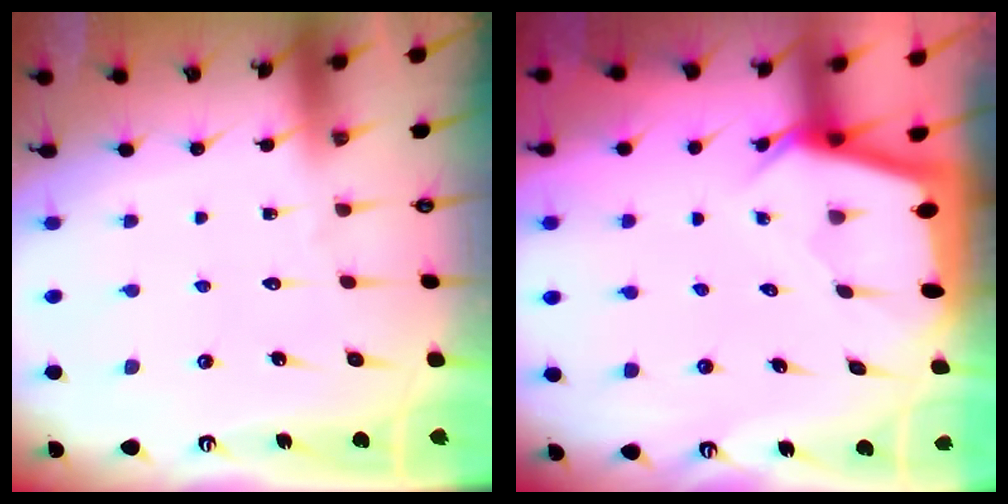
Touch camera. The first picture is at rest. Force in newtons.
{"total": 2.6, "press": 2.6, "slide": 0.2}